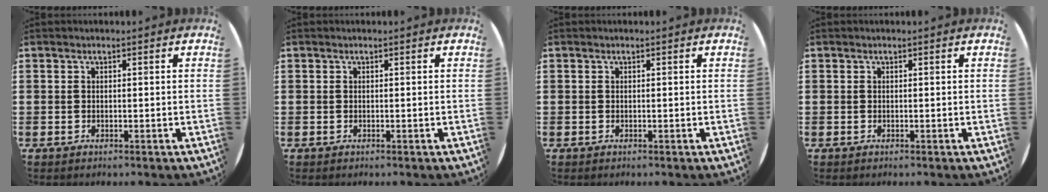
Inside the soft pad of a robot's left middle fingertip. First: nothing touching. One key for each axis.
{"total": 0.0}
{"total": 0.0}
{"total": 0.0}